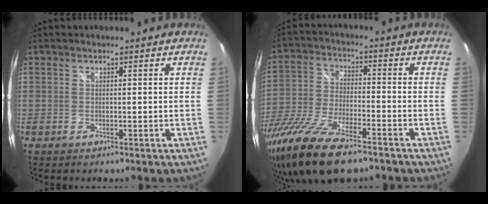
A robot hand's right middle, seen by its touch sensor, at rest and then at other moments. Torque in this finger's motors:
{"motor_torque": [1.42, -0.72, 0.77, 0.21]}